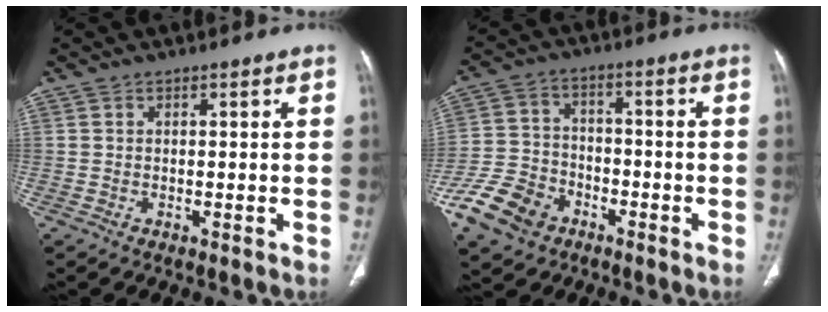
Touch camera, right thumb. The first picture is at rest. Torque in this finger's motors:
{"motor_torque": [2.55, 2.46, -0.02, -0.19, 0.24]}